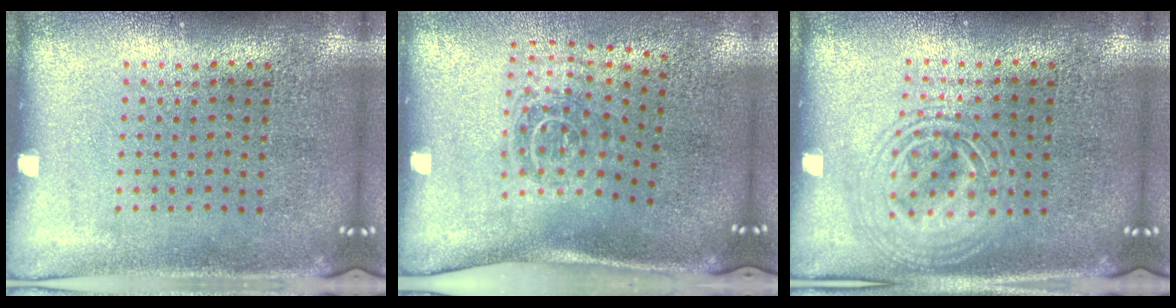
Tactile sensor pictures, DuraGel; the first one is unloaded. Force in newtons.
{"total": 1.8, "press": 1.2, "slide": 1.4}
{"total": 1.7, "press": 1.7, "slide": 0.3}